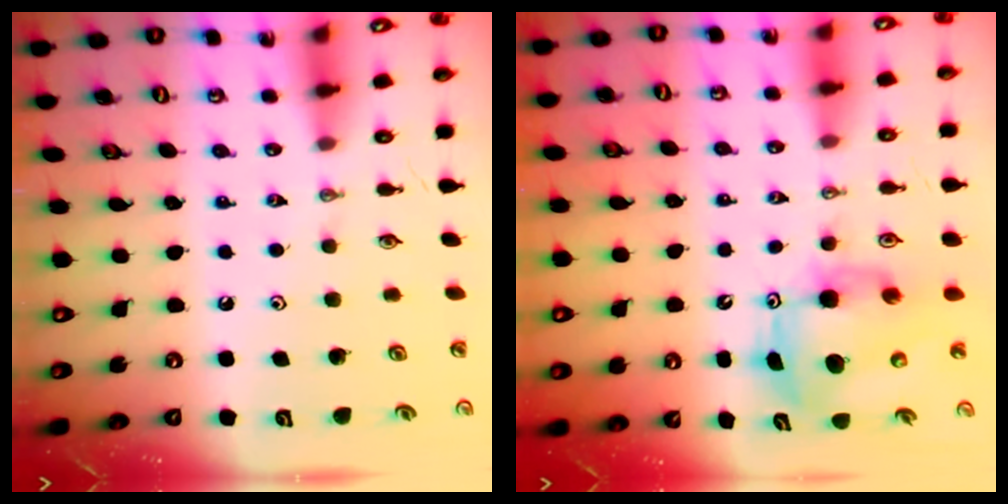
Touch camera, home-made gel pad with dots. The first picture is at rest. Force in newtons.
{"total": 8.0, "press": 7.9, "slide": 1.4}